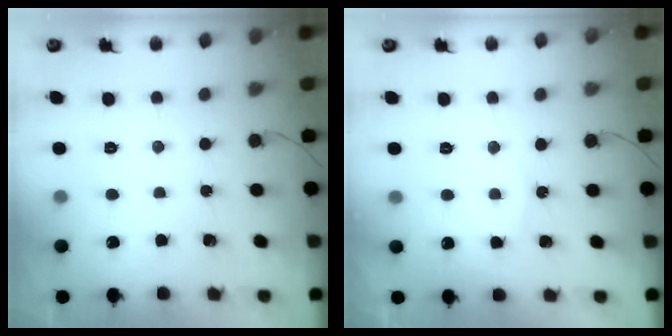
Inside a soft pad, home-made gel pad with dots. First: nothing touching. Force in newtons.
{"total": 6.6, "press": 6.6, "slide": 0.5}